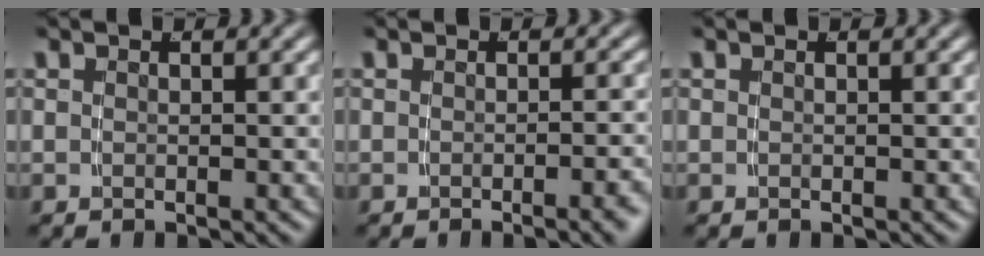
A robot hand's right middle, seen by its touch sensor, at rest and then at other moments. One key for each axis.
{"total": 1.8, "fx": -1.3, "fy": -0.3, "fz": 1.2, "tx": -0.014, "ty": 0.010, "tz": -0.024}
{"total": 0.0}